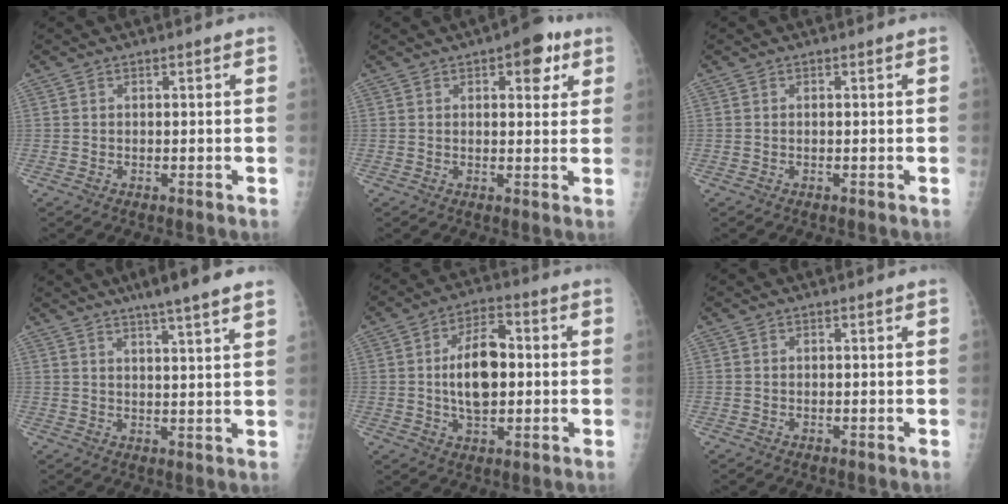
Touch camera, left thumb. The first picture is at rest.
{"total": 6.9, "force": [3.4, 3.2, 5.1], "torque": [-0.033, -0.006, 0.036]}
{"total": 0.0}
{"total": 10.0, "force": [7.3, 0.5, 6.7], "torque": [-0.093, -0.012, 0.097]}
{"total": 10.9, "force": [0.1, 6.1, 9.0], "torque": [-0.135, 0.011, 0.002]}
{"total": 0.0}